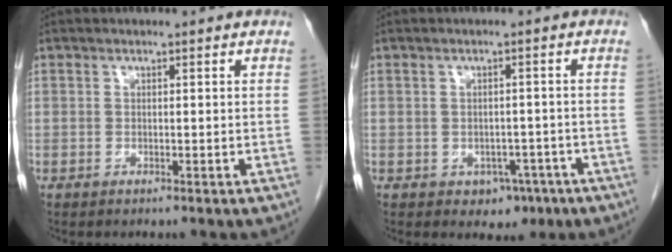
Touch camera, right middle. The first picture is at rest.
{"total": 3.9, "force": [-2.0, 2.8, 1.8], "torque": [-0.010, 0.004, -0.015]}